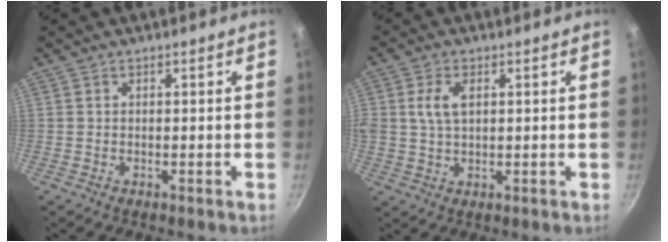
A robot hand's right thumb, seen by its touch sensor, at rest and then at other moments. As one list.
[{"total": 4.9, "force": [1.3, 2.8, 3.8], "torque": [-0.078, 0.001, 0.027]}]